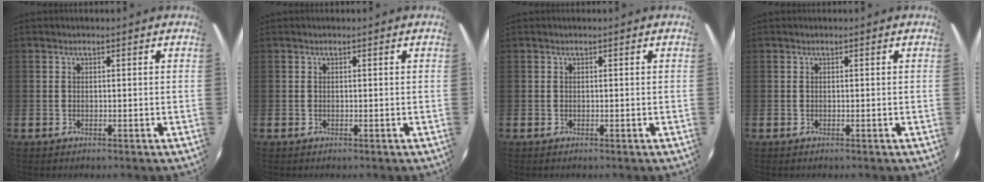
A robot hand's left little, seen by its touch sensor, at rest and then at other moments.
{"total": 0.0}
{"total": 0.0}
{"total": 0.0}